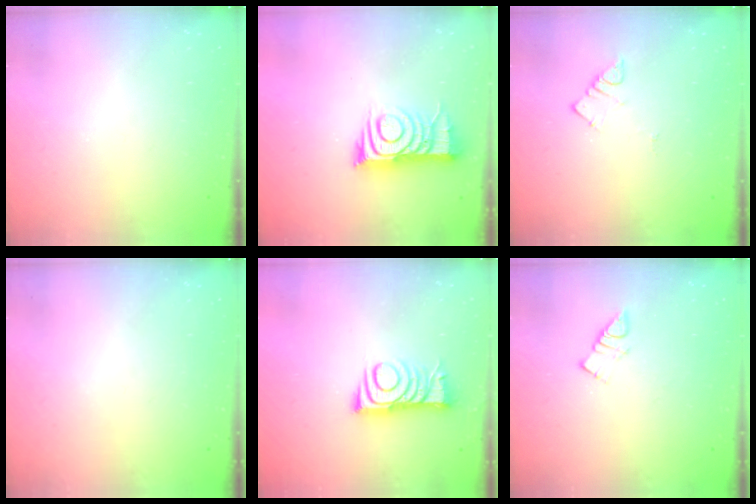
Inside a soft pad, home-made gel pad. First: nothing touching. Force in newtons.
{"total": 10.6, "press": 10.6, "slide": 1.0}
{"total": 3.5, "press": 3.5, "slide": 0.4}
{"total": 0.0}
{"total": 9.0, "press": 9.0, "slide": 0.1}
{"total": 4.0, "press": 4.0, "slide": 0.4}